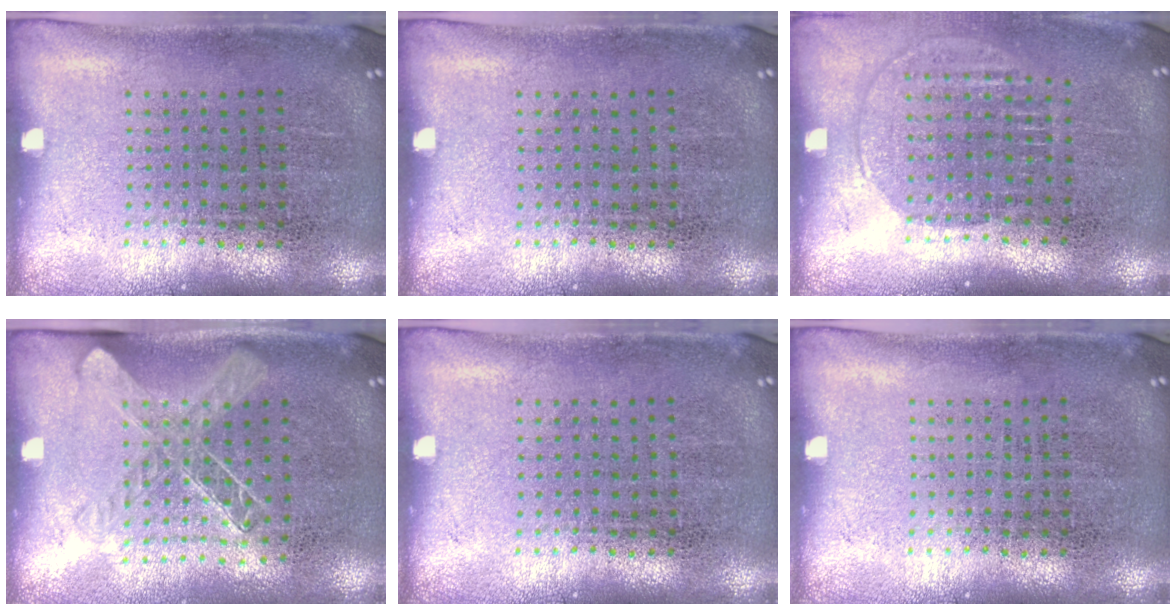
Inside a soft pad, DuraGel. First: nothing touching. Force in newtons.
{"total": 0.0}
{"total": 1.5, "press": 1.2, "slide": 0.8}
{"total": 1.4, "press": 1.2, "slide": 0.6}
{"total": 0.0}
{"total": 0.0}